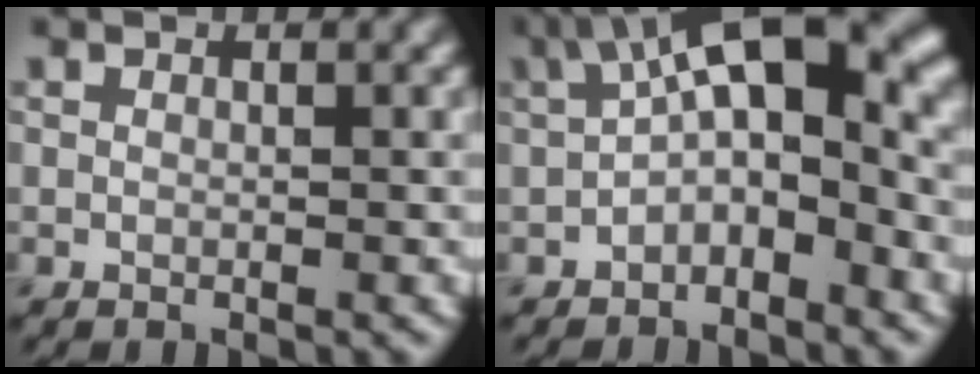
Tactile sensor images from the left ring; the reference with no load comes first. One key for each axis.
{"total": 9.8, "fx": 0.3, "fy": 4.4, "fz": 8.8, "tx": -0.136, "ty": 0.031, "tz": -0.012}